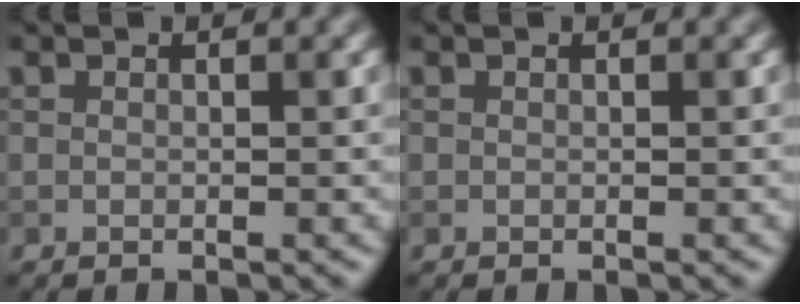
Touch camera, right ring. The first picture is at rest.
{"total": 0.0}